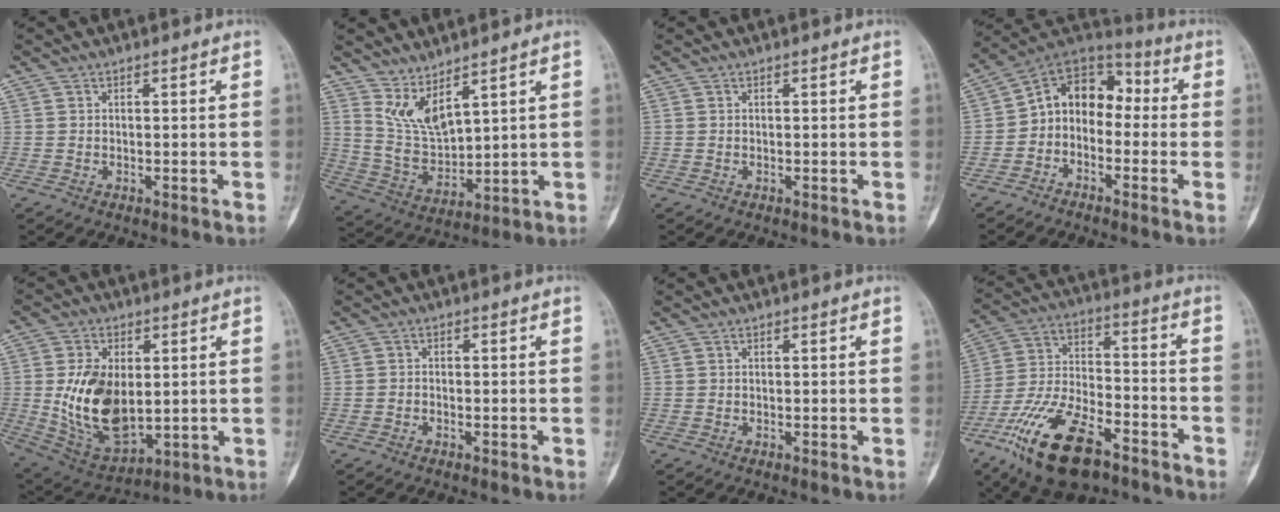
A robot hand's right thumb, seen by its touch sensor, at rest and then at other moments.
{"total": 8.0, "force": [5.3, 3.0, 5.1], "torque": [-0.090, -0.054, 0.126]}
{"total": 0.0}
{"total": 11.0, "force": [-1.8, 8.4, 7.0], "torque": [-0.081, 0.067, -0.048]}
{"total": 15.6, "force": [0.6, 9.4, 12.4], "torque": [-0.210, -0.012, 0.031]}
{"total": 0.8, "force": [-0.5, 0.5, 0.2], "torque": [-0.003, 0.003, -0.012]}
{"total": 0.0}
{"total": 20.1, "force": [-11.8, 9.0, 13.6], "torque": [-0.271, 0.055, -0.212]}